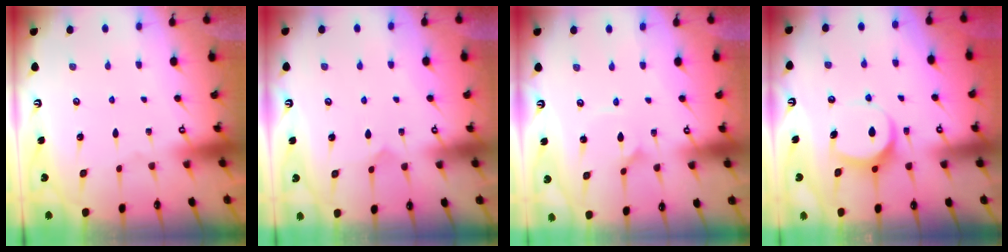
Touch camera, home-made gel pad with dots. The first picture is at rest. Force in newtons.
{"total": 2.5, "press": 2.5, "slide": 0.2}
{"total": 2.9, "press": 2.9, "slide": 0.3}
{"total": 8.3, "press": 8.2, "slide": 0.9}